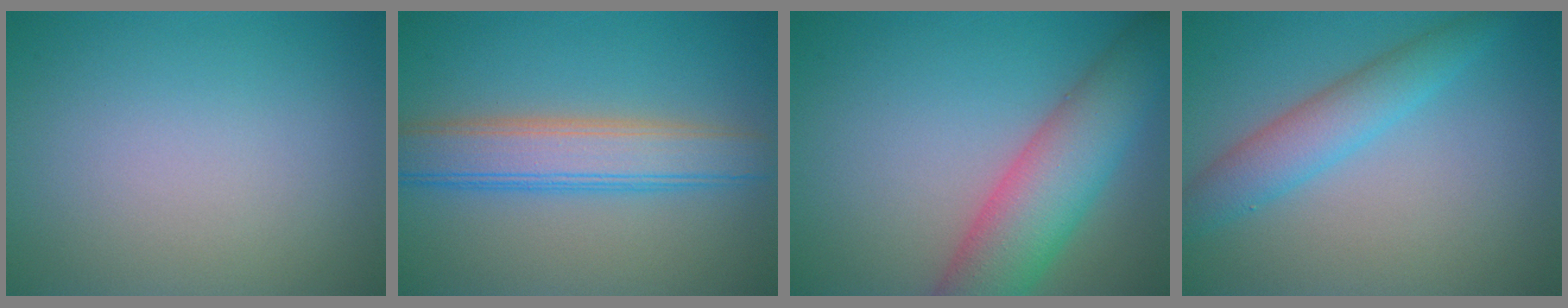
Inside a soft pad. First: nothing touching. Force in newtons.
{"total": 5.7, "press": 5.7, "slide": 0.3}
{"total": 7.6, "press": 7.6, "slide": 0.4}
{"total": 3.8, "press": 3.8, "slide": 0.2}